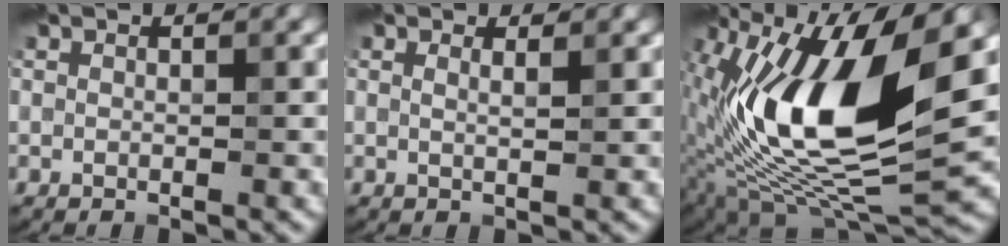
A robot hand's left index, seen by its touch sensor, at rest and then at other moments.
{"total": 1.0, "force": [0.6, 0.3, 0.8], "torque": [-0.006, -0.002, 0.004]}
{"total": 14.9, "force": [1.4, 6.4, 13.4], "torque": [-0.239, -0.013, 0.016]}